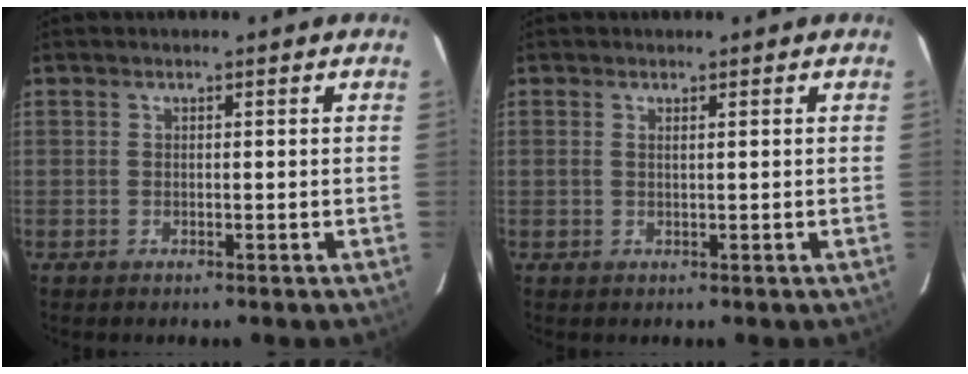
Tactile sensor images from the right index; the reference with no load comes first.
{"total": 0.5, "force": [0.3, 0.0, 0.4], "torque": [-0.010, 0.001, 0.005]}